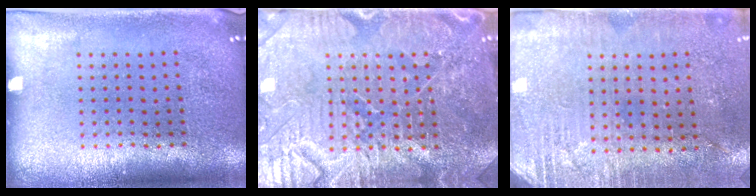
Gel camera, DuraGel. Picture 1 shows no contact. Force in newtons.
{"total": 4.7, "press": 4.6, "slide": 1.0}
{"total": 2.9, "press": 2.7, "slide": 1.1}